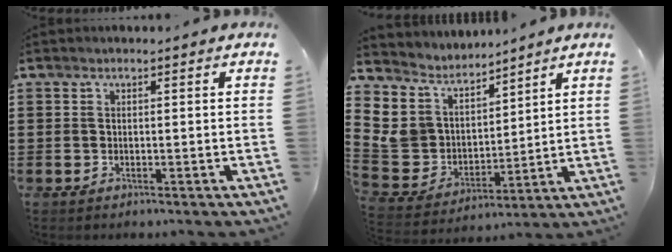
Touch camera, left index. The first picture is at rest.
{"total": 7.2, "force": [4.1, 5.9, 1.0], "torque": [-0.080, -0.035, 0.076]}